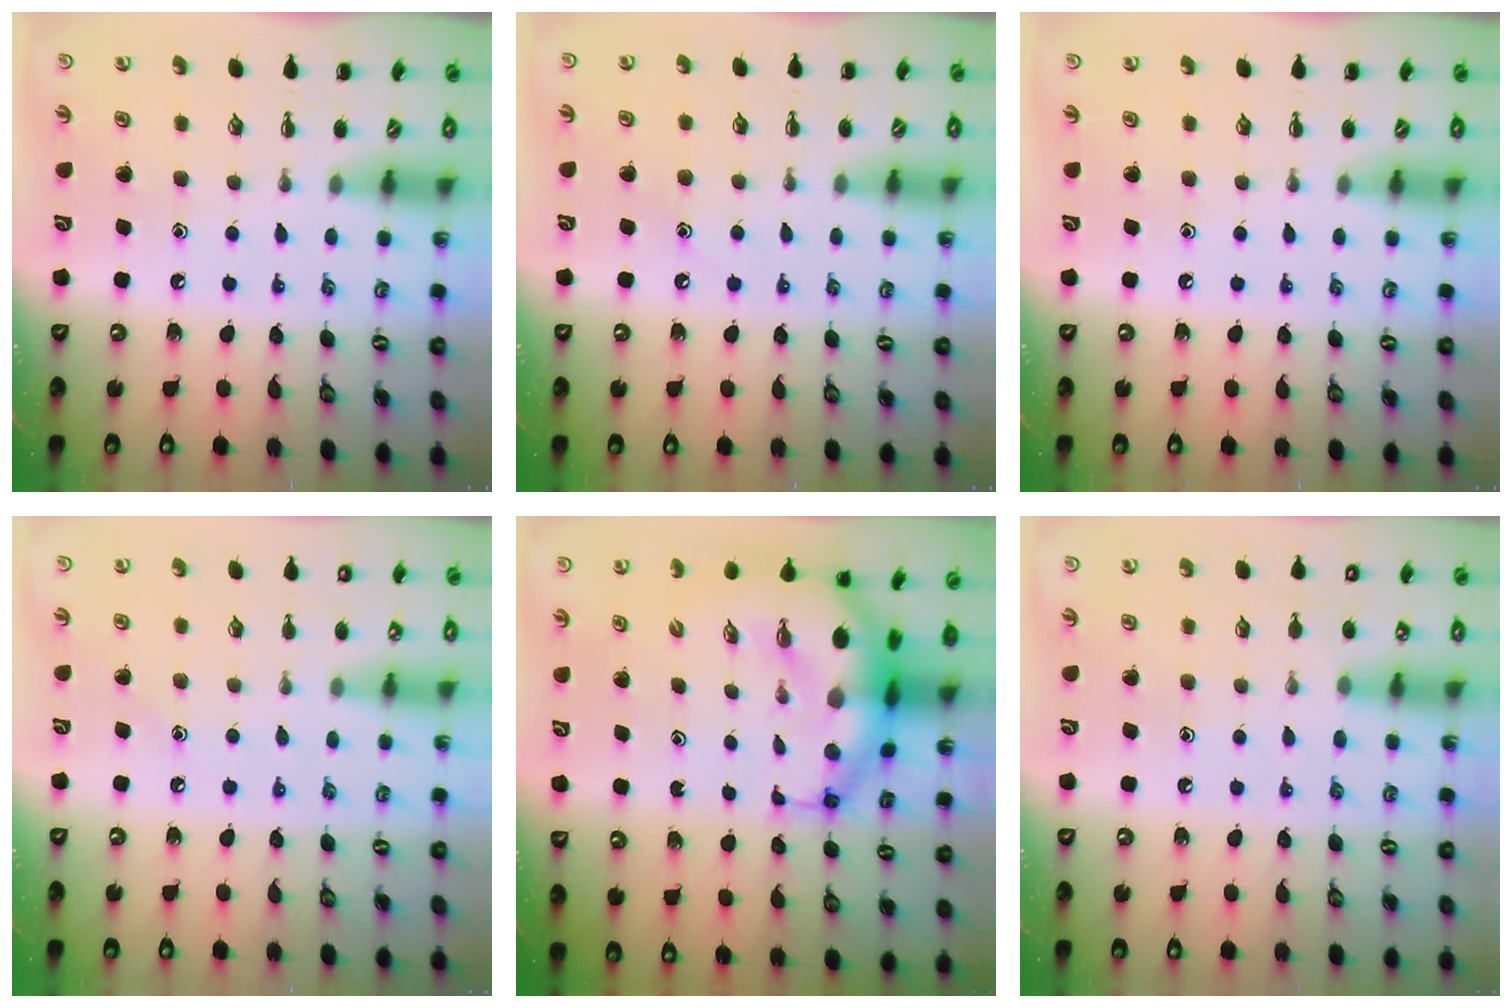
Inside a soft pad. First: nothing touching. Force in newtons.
{"total": 6.3, "press": 6.0, "slide": 1.8}
{"total": 0.0}
{"total": 7.2, "press": 6.9, "slide": 2.0}
{"total": 11.0, "press": 10.6, "slide": 2.8}
{"total": 8.5, "press": 8.1, "slide": 2.5}